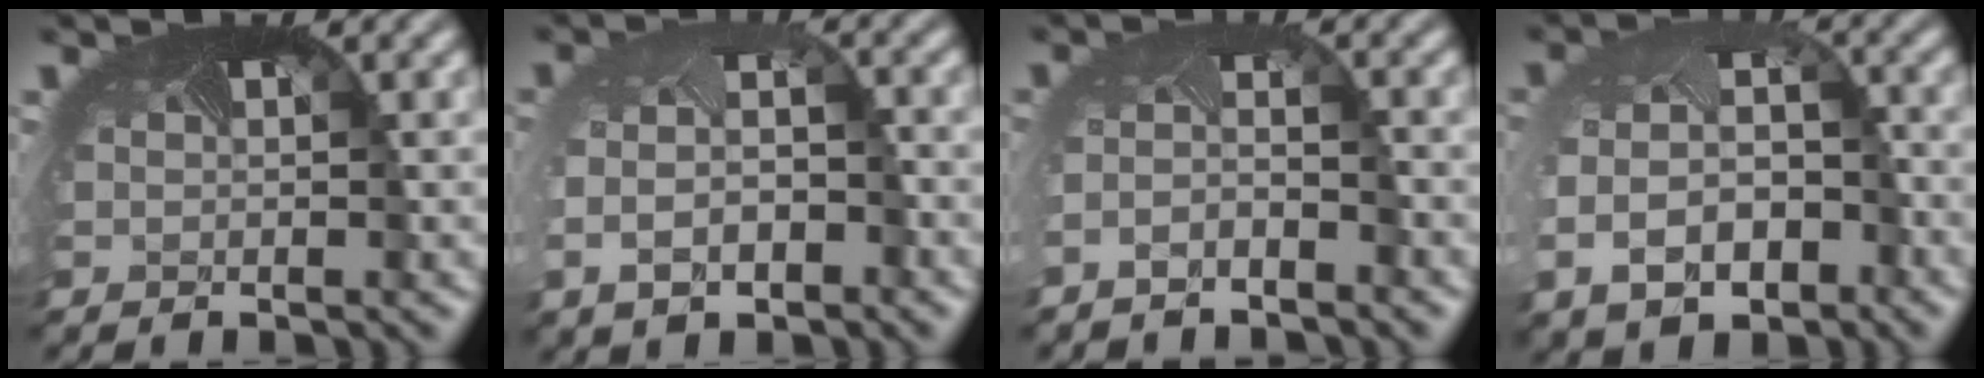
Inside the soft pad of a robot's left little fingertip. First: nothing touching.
{"total": 4.9, "force": [-1.7, 2.9, 3.6], "torque": [-0.079, -0.021, -0.022]}
{"total": 2.1, "force": [-2.0, -0.1, 0.7], "torque": [-0.023, -0.008, -0.041]}
{"total": 7.0, "force": [-3.0, 4.4, 4.5], "torque": [-0.107, -0.027, -0.043]}